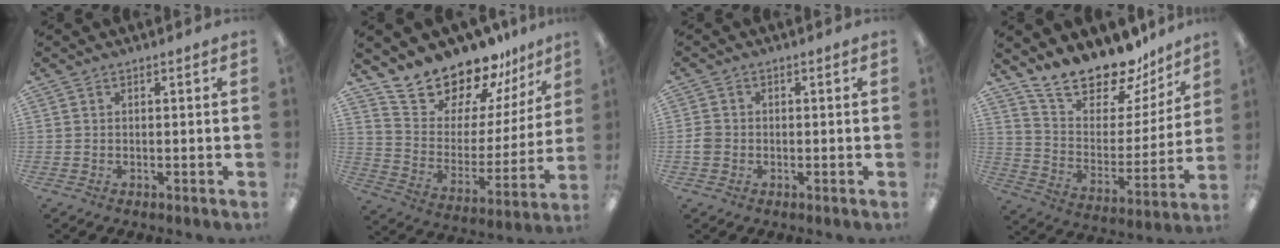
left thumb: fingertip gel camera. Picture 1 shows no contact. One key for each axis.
{"total": 18.3, "fx": 17.0, "fy": 6.0, "fz": 3.0, "tx": -0.072, "ty": -0.152, "tz": 0.309}
{"total": 2.4, "fx": -0.5, "fy": 2.1, "fz": 1.1, "tx": -0.018, "ty": 0.004, "tz": -0.010}
{"total": 18.6, "fx": 16.6, "fy": 6.3, "fz": 5.6, "tx": -0.099, "ty": -0.135, "tz": 0.294}